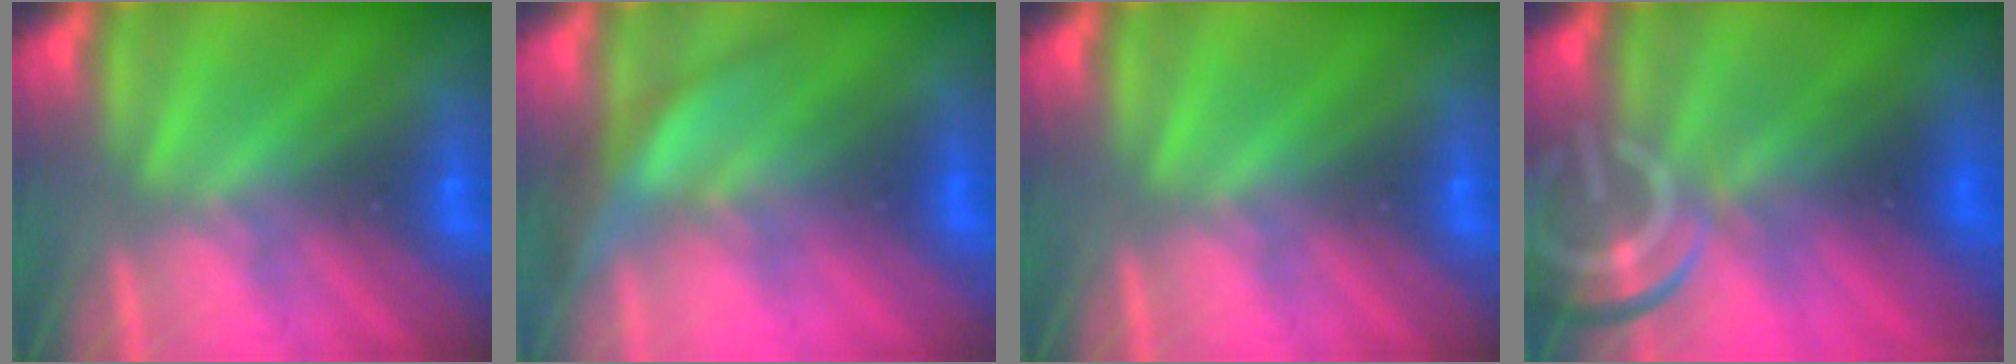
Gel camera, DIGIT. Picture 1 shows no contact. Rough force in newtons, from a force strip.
{"total": 3.2}
{"total": 0.0}
{"total": 9.1}